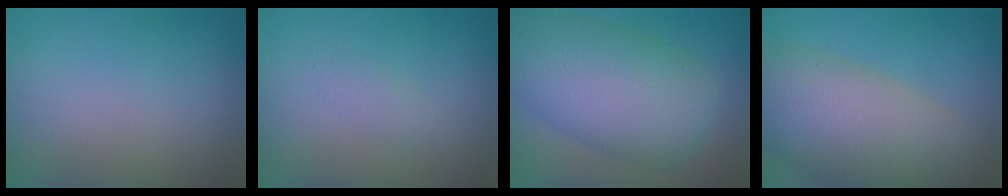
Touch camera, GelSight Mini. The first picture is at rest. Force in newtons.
{"total": 1.1, "press": 1.1, "slide": 0.1}
{"total": 9.8, "press": 9.8, "slide": 0.2}
{"total": 11.0, "press": 10.9, "slide": 0.9}